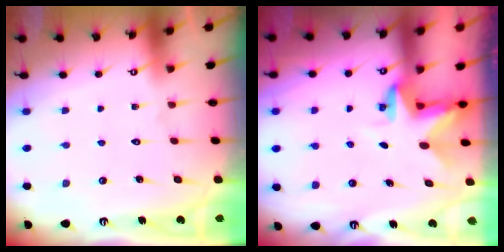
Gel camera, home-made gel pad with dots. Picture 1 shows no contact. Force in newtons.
{"total": 2.8, "press": 2.8, "slide": 0.2}